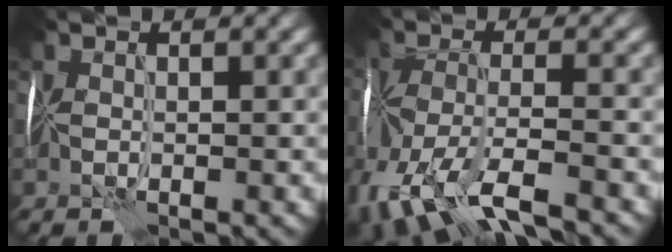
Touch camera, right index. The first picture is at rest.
{"total": 8.8, "force": [-6.1, 2.9, 5.7], "torque": [-0.133, -0.012, -0.107]}